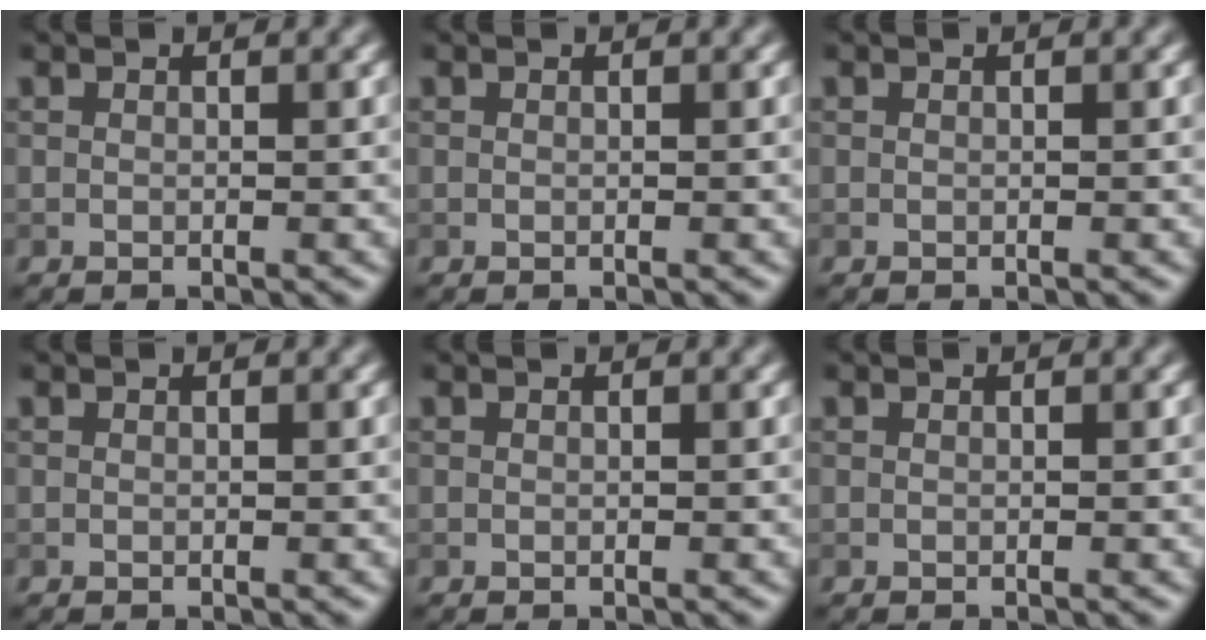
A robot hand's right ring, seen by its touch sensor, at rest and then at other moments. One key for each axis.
{"total": 0.0}
{"total": 0.0}
{"total": 0.0}
{"total": 0.0}
{"total": 0.0}